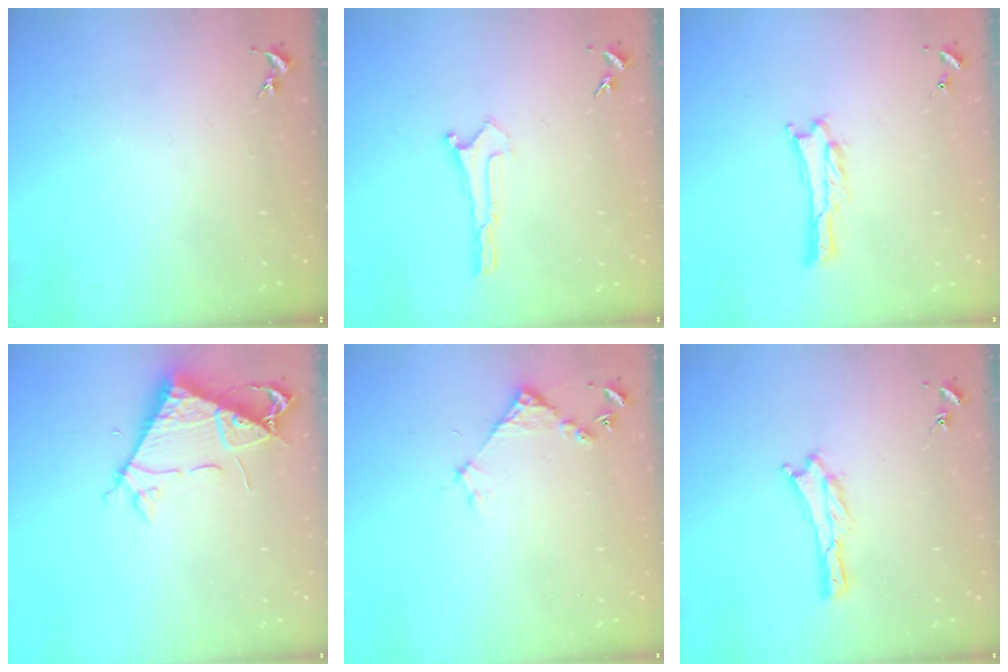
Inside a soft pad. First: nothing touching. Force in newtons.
{"total": 0.0}
{"total": 1.0, "press": 1.0, "slide": 0.1}
{"total": 7.5, "press": 7.5, "slide": 0.7}
{"total": 3.9, "press": 3.8, "slide": 0.3}
{"total": 0.0}